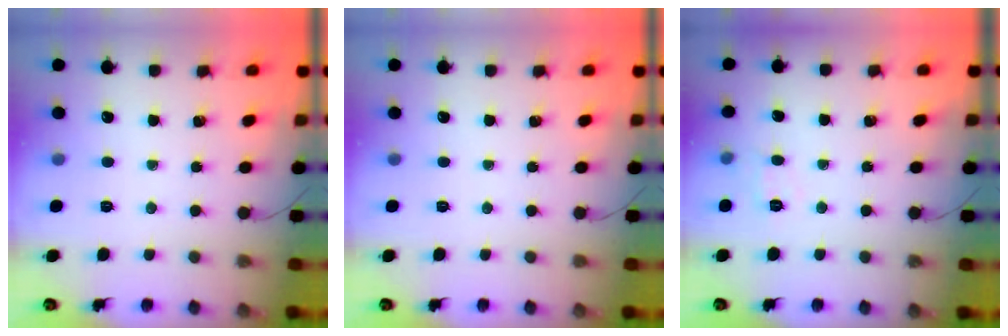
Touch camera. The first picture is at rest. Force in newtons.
{"total": 0.0}
{"total": 6.1, "press": 5.9, "slide": 1.4}